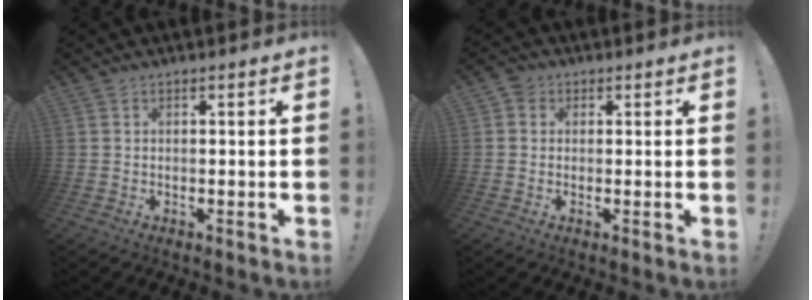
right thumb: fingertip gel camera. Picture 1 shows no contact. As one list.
[{"total": 2.3, "force": [0.5, 2.1, 0.8], "torque": [-0.011, 0.001, 0.008]}]